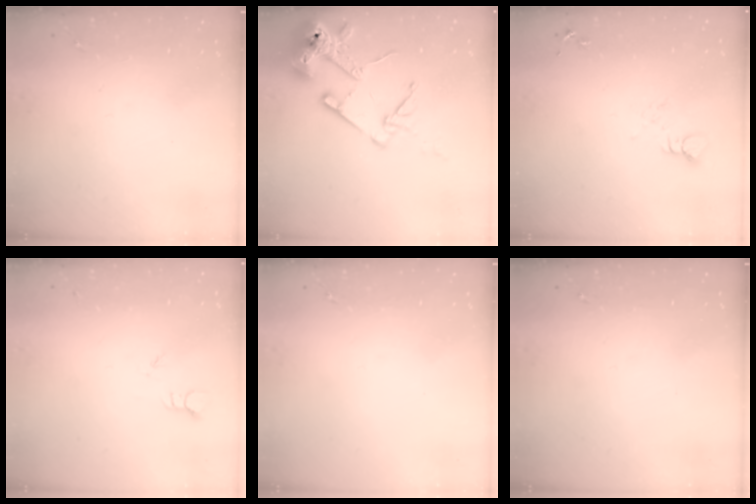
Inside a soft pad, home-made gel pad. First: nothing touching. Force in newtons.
{"total": 17.2, "press": 17.1, "slide": 2.1}
{"total": 3.4, "press": 3.4, "slide": 0.2}
{"total": 1.8, "press": 1.8, "slide": 0.0}
{"total": 0.0}
{"total": 0.0}